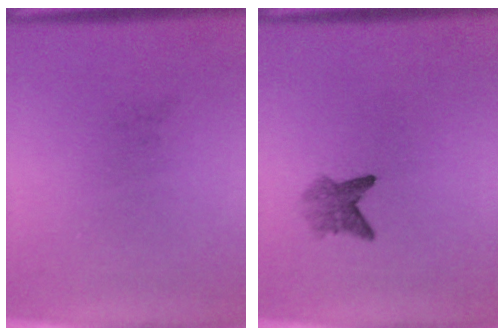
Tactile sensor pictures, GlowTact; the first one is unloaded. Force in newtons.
{"total": 2.6}